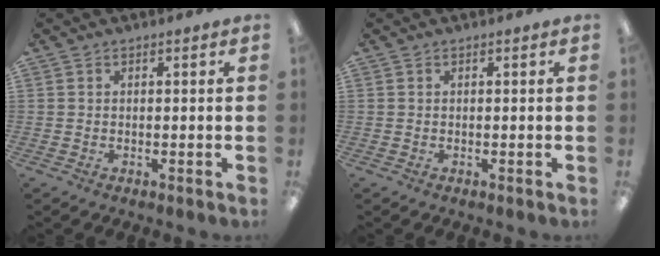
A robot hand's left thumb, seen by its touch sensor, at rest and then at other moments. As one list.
[{"total": 0.0}]